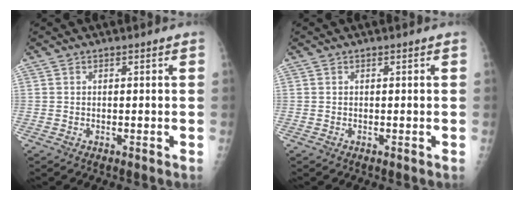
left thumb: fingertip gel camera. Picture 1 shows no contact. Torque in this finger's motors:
{"motor_torque": [0.00, 0.00, 0.00, 0.00, 0.00]}